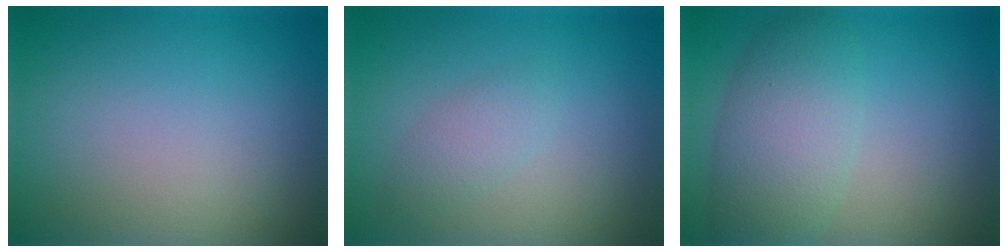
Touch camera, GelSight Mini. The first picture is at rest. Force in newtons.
{"total": 1.7, "press": 1.7, "slide": 0.1}
{"total": 5.4, "press": 5.4, "slide": 0.3}